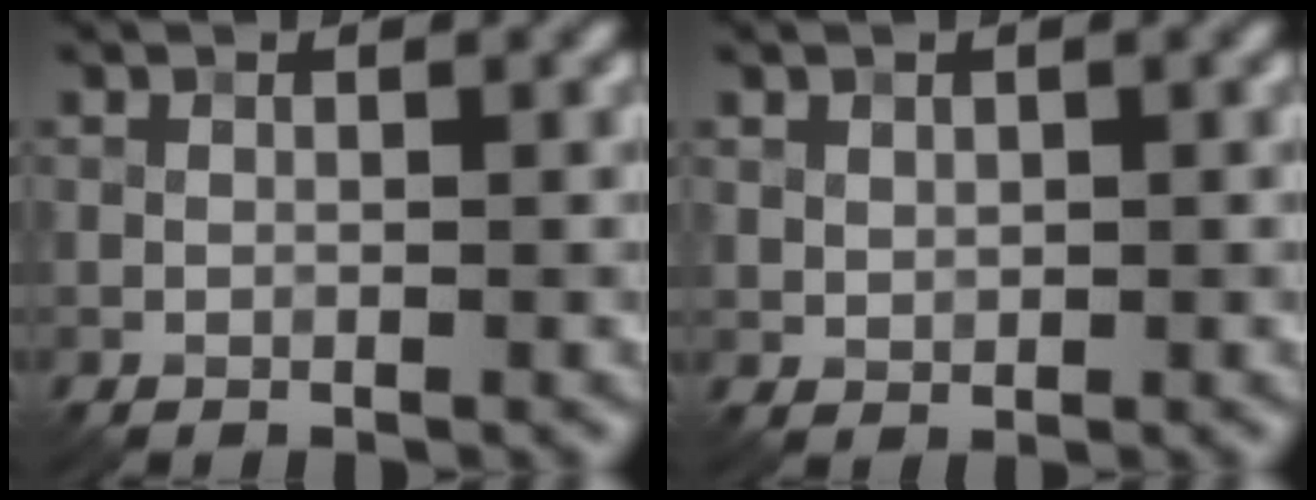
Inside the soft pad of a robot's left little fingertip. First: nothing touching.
{"total": 1.0, "force": [0.5, 0.8, 0.3], "torque": [-0.006, -0.004, 0.014]}